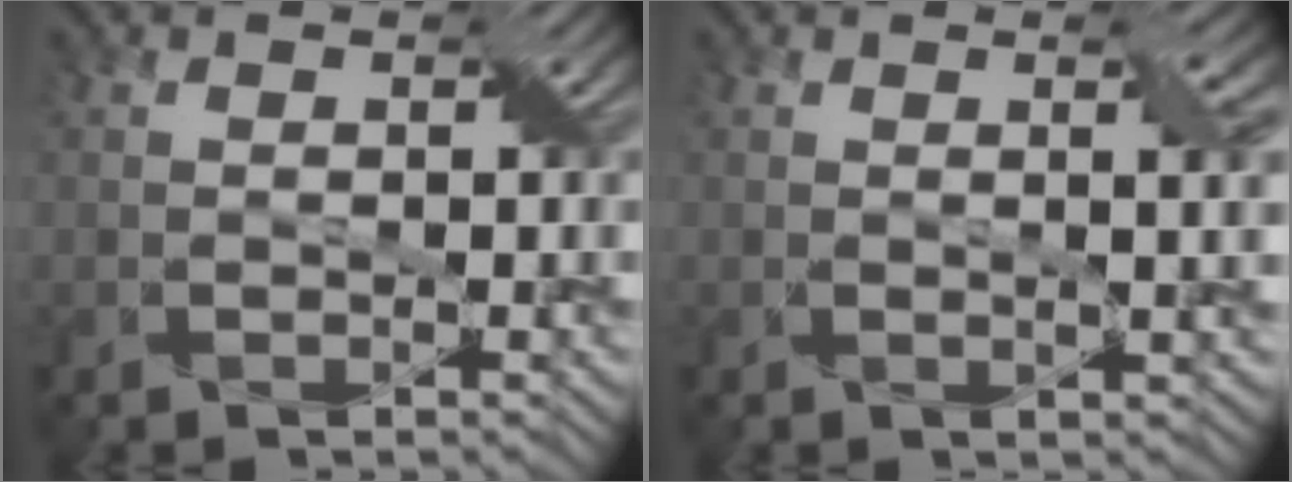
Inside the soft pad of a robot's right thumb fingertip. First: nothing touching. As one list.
[{"total": 2.8, "force": [0.7, 0.2, 2.7], "torque": [-0.042, 0.004, 0.011]}]